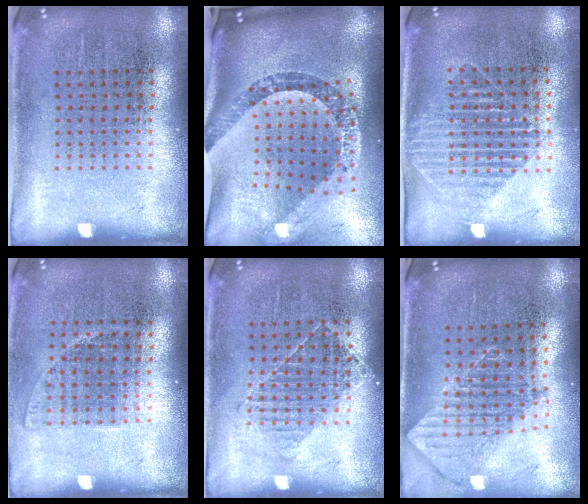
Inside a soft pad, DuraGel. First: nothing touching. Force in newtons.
{"total": 3.5, "press": 2.5, "slide": 2.5}
{"total": 1.5, "press": 1.3, "slide": 0.8}
{"total": 1.0, "press": 0.9, "slide": 0.5}
{"total": 1.1, "press": 0.9, "slide": 0.6}
{"total": 1.2, "press": 1.1, "slide": 0.6}